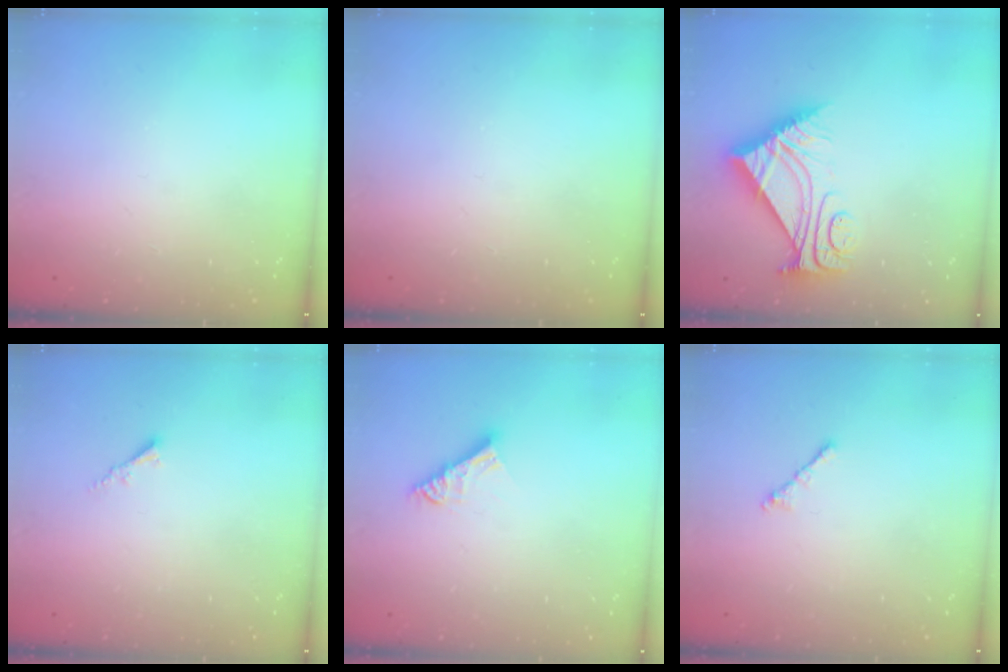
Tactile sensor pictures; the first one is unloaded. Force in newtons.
{"total": 0.0}
{"total": 10.5, "press": 10.5, "slide": 0.5}
{"total": 1.7, "press": 1.6, "slide": 0.5}
{"total": 5.7, "press": 5.7, "slide": 0.4}
{"total": 1.0, "press": 0.9, "slide": 0.4}